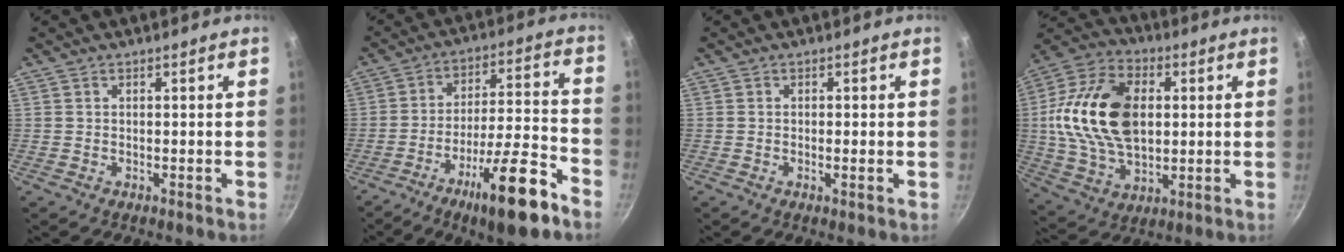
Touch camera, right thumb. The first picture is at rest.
{"total": 16.8, "force": [-9.9, 3.7, 13.0], "torque": [-0.191, 0.059, -0.151]}
{"total": 1.3, "force": [-0.2, 0.3, 1.2], "torque": [-0.022, -0.001, -0.005]}
{"total": 20.9, "force": [2.4, 13.4, 15.8], "torque": [-0.279, 0.007, 0.038]}